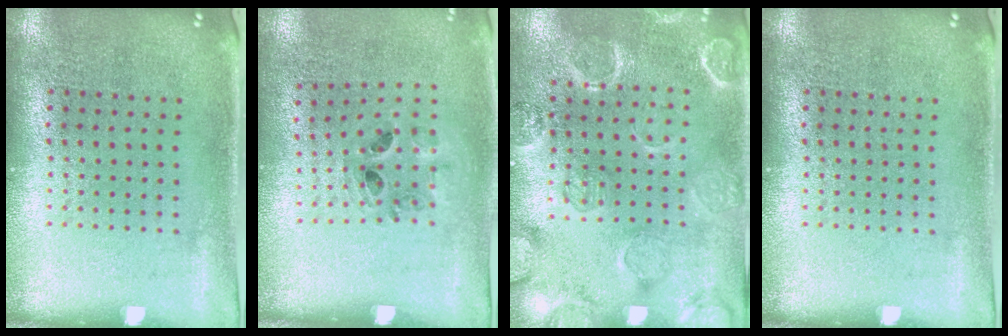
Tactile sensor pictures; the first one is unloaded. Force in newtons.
{"total": 0.8, "press": 0.8, "slide": 0.3}
{"total": 2.4, "press": 2.3, "slide": 0.8}
{"total": 0.0}